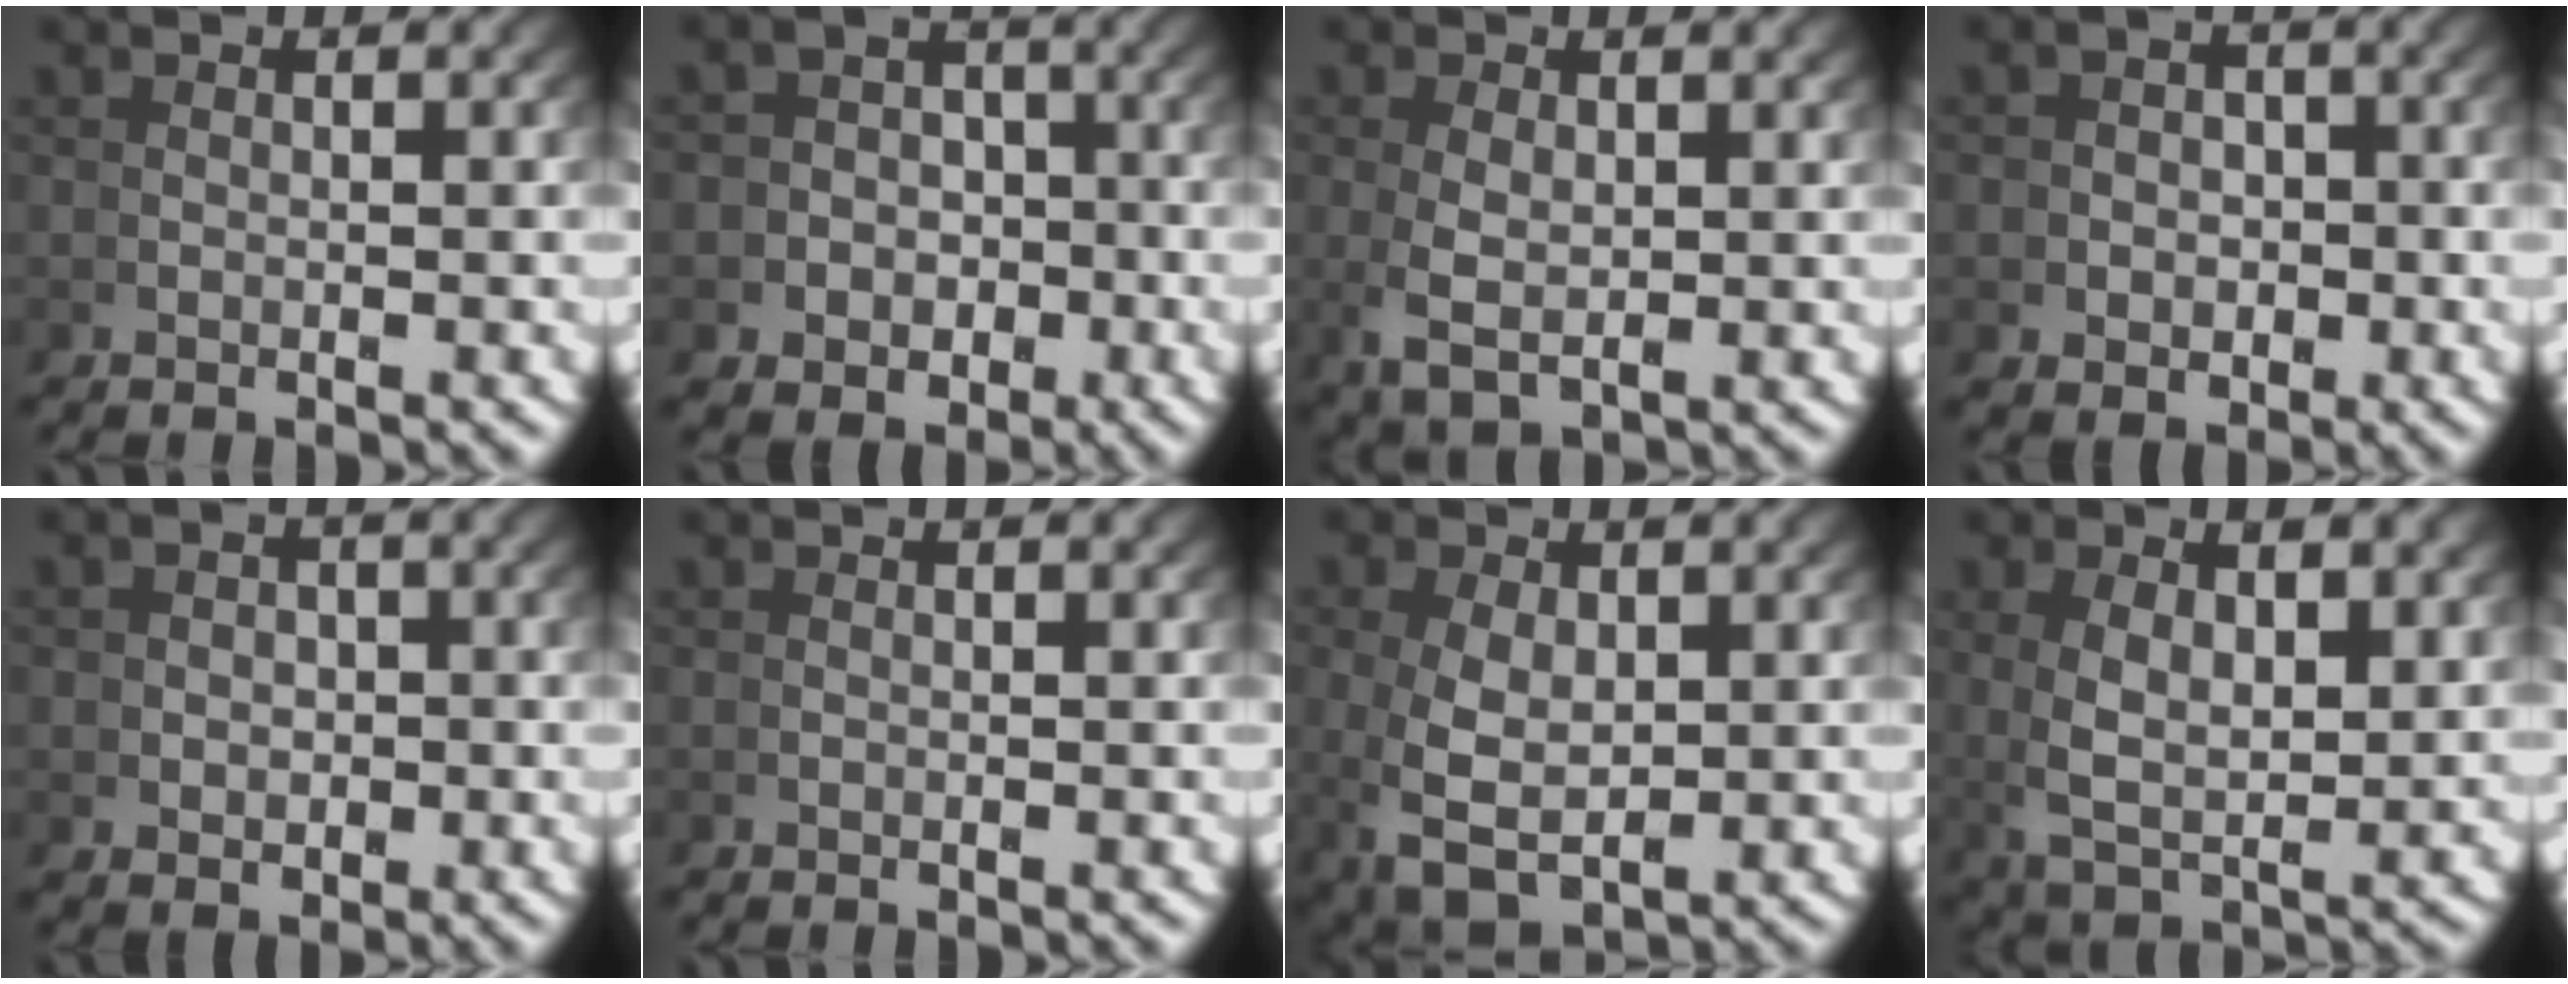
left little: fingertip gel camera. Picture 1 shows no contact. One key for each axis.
{"total": 5.9, "fx": -2.0, "fy": 5.0, "fz": 2.4, "tx": -0.029, "ty": -0.023, "tz": -0.033}
{"total": 3.5, "fx": 0.2, "fy": 2.0, "fz": 2.9, "tx": -0.074, "ty": -0.019, "tz": 0.023}
{"total": 2.8, "fx": -0.5, "fy": 2.4, "fz": 1.4, "tx": -0.008, "ty": -0.005, "tz": -0.007}
{"total": 2.1, "fx": -0.2, "fy": 1.7, "fz": 1.2, "tx": -0.007, "ty": -0.007, "tz": 0.001}
{"total": 0.0}
{"total": 5.5, "fx": -1.3, "fy": 3.5, "fz": 4.0, "tx": -0.101, "ty": -0.033, "tz": 0.002}
{"total": 5.4, "fx": 1.3, "fy": 2.7, "fz": 4.5, "tx": -0.105, "ty": -0.008, "tz": 0.037}